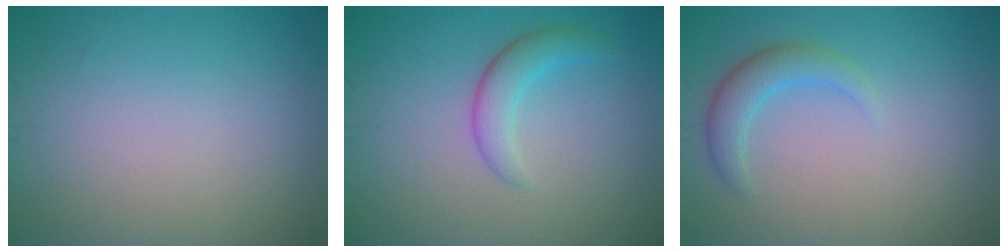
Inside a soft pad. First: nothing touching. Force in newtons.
{"total": 2.5, "press": 2.5, "slide": 0.2}
{"total": 2.5, "press": 2.5, "slide": 0.1}